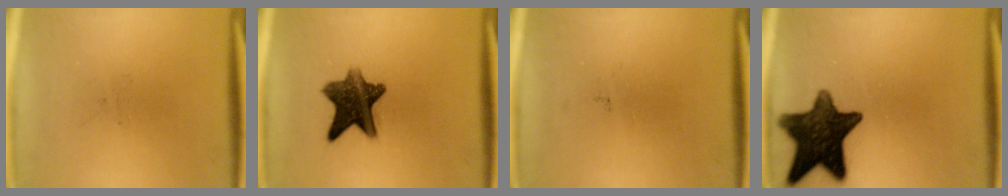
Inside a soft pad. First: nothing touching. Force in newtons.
{"total": 10.2}
{"total": 0.0}
{"total": 14.3}